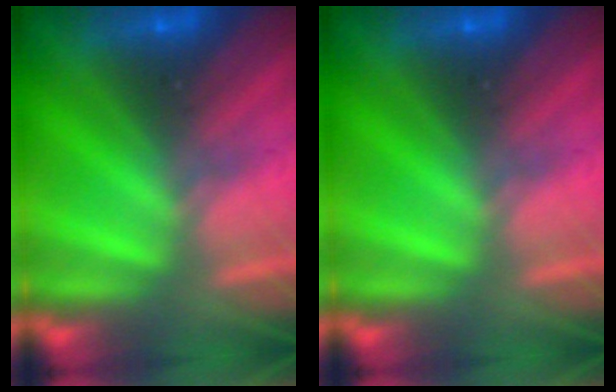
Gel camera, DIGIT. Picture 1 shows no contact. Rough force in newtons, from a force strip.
{"total": 0.0}